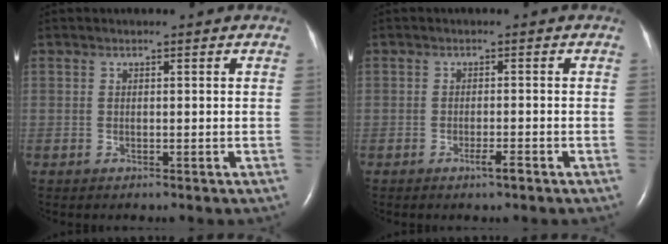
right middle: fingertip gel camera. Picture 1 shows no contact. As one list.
[{"total": 1.7, "force": [-1.1, 0.0, 1.3], "torque": [-0.026, -0.002, -0.019]}]